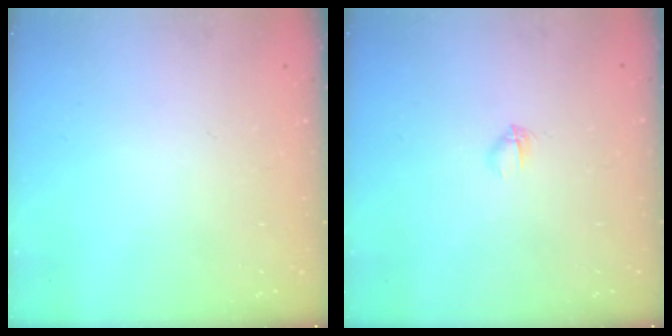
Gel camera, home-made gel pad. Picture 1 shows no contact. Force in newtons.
{"total": 2.3, "press": 2.2, "slide": 0.8}